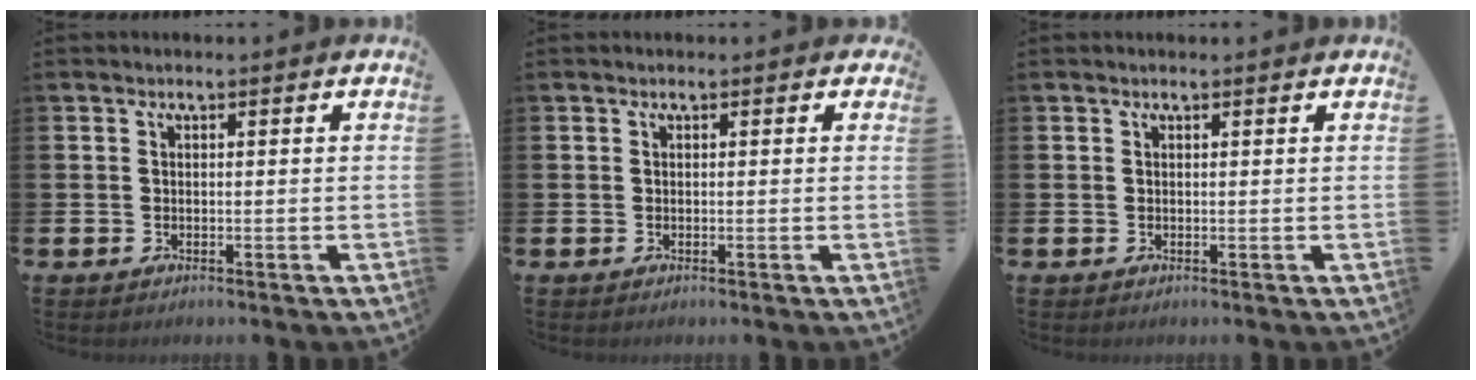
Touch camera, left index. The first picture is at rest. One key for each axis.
{"total": 0.0}
{"total": 0.0}